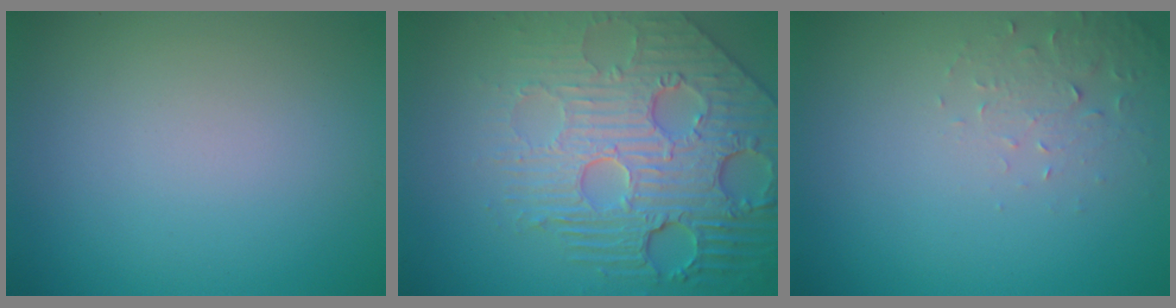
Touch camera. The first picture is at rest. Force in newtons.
{"total": 8.6, "press": 5.9, "slide": 6.3}
{"total": 1.9, "press": 1.8, "slide": 0.4}